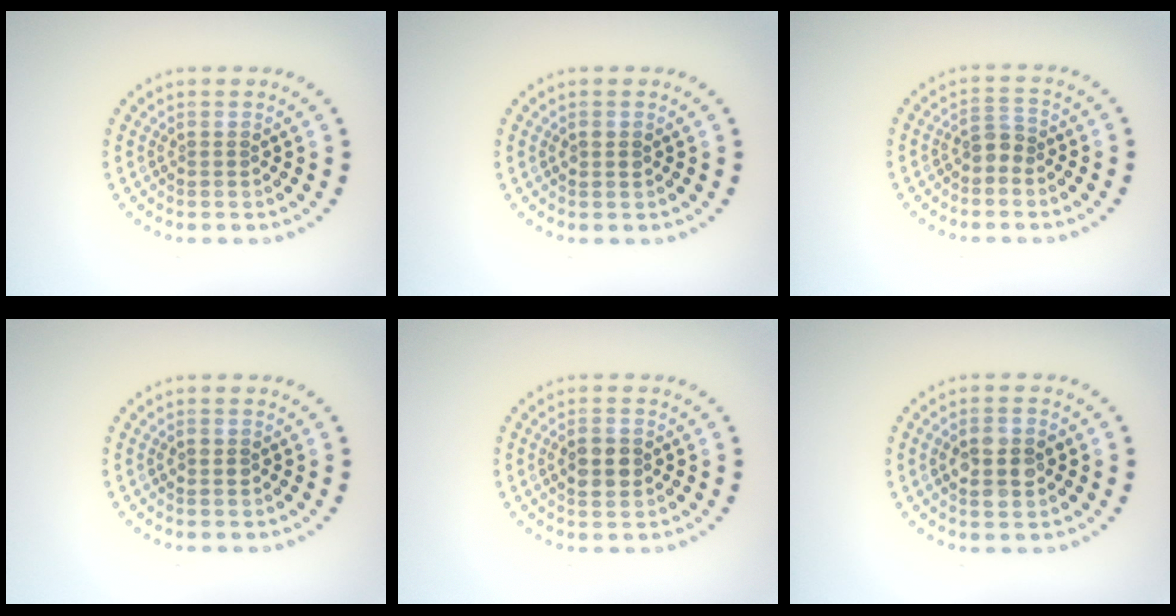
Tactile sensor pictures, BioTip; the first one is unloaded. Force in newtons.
{"total": 0.9, "press": 0.9, "slide": 0.1}
{"total": 1.8, "press": 1.5, "slide": 0.9}
{"total": 1.1, "press": 1.1, "slide": 0.1}
{"total": 2.8, "press": 2.8, "slide": 0.2}
{"total": 3.3, "press": 3.3, "slide": 0.2}